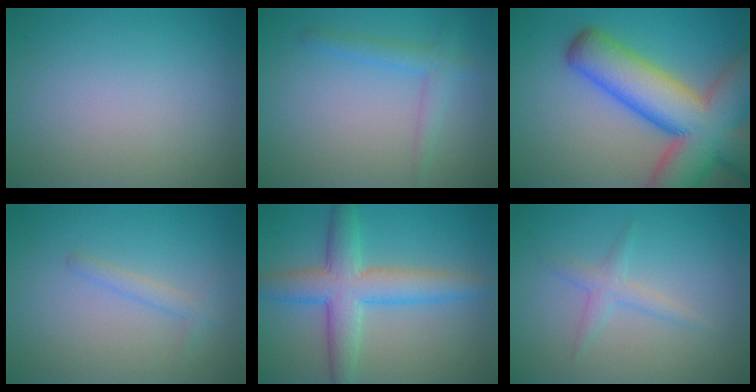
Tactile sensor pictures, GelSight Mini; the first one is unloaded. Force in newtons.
{"total": 2.2, "press": 2.2, "slide": 0.0}
{"total": 14.2, "press": 14.2, "slide": 0.7}
{"total": 1.3, "press": 1.3, "slide": 0.0}
{"total": 6.1, "press": 6.1, "slide": 0.1}
{"total": 1.8, "press": 1.8, "slide": 0.1}